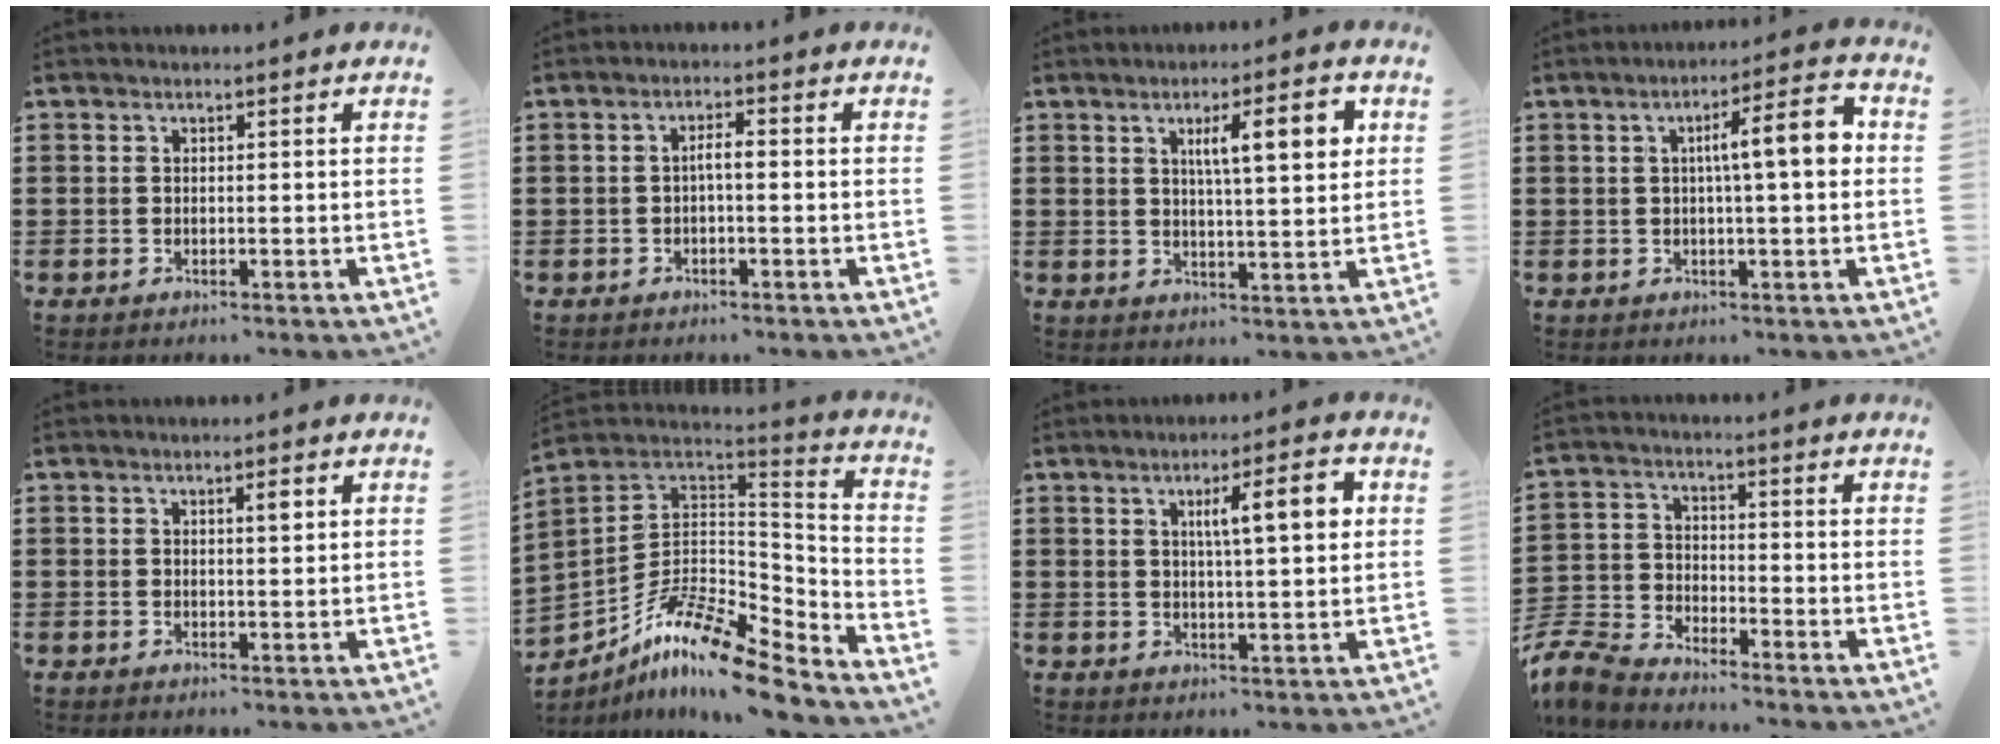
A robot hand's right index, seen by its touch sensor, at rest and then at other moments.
{"total": 2.0, "force": [-0.4, 0.4, 1.9], "torque": [-0.036, 0.003, -0.009]}
{"total": 7.9, "force": [2.6, 1.8, 7.3], "torque": [-0.122, -0.002, 0.036]}
{"total": 8.0, "force": [1.1, 1.0, 7.9], "torque": [-0.123, -0.004, 0.006]}
{"total": 1.6, "force": [0.6, 0.3, 1.5], "torque": [-0.020, 0.000, 0.007]}
{"total": 12.9, "force": [-9.2, 3.3, 8.4], "torque": [-0.169, 0.011, -0.177]}
{"total": 7.7, "force": [2.2, 1.5, 7.2], "torque": [-0.118, -0.004, 0.027]}
{"total": 6.1, "force": [-5.9, 0.9, 1.2], "torque": [-0.058, -0.006, -0.125]}